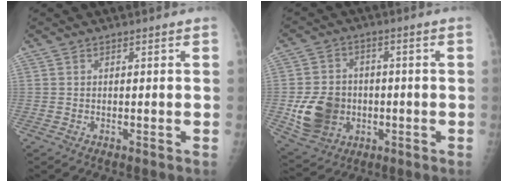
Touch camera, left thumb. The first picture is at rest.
{"total": 11.6, "force": [-2.1, 9.7, 6.1], "torque": [-0.086, 0.003, -0.027]}